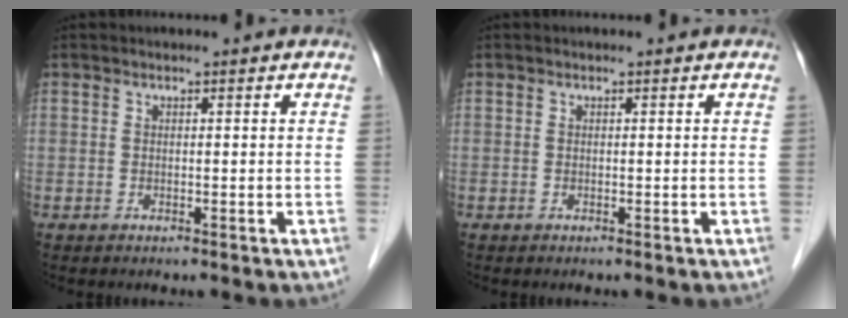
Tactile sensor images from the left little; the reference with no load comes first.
{"total": 0.0}